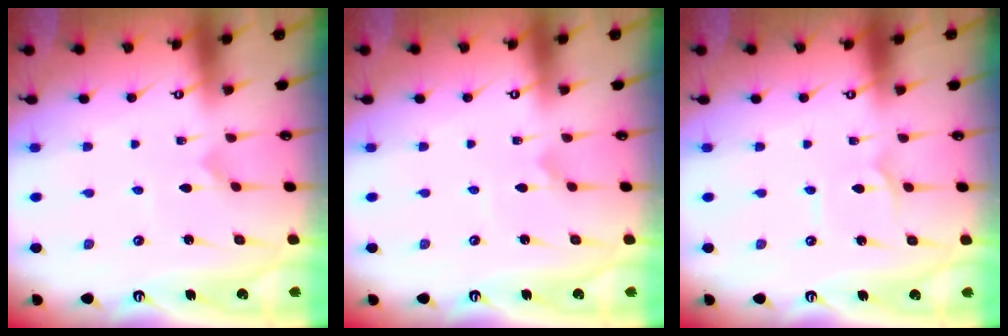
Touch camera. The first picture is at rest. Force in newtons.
{"total": 1.7, "press": 1.7, "slide": 0.2}
{"total": 1.4, "press": 1.3, "slide": 0.1}